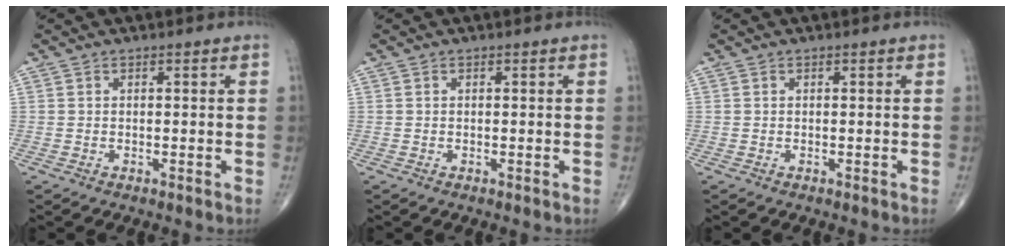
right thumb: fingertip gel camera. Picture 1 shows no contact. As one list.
[{"total": 0.0}, {"total": 0.0}]